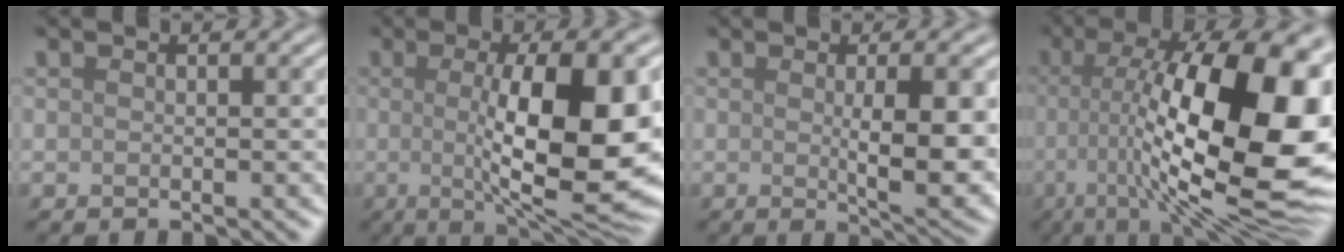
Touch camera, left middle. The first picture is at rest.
{"total": 12.7, "force": [-0.1, 3.6, 12.2], "torque": [-0.173, -0.011, 0.000]}
{"total": 6.9, "force": [-0.1, 1.6, 6.7], "torque": [-0.096, -0.008, 0.006]}
{"total": 18.1, "force": [0.0, 6.5, 16.9], "torque": [-0.239, 0.017, 0.000]}